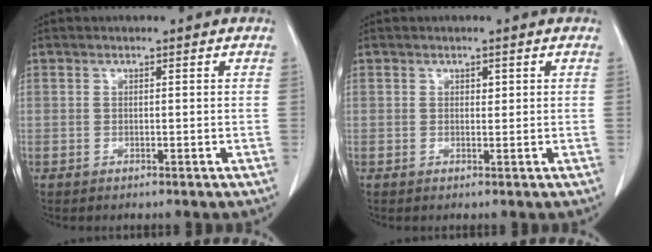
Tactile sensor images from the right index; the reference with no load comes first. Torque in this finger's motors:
{"motor_torque": [0.00, 0.00, 0.00, 0.00]}